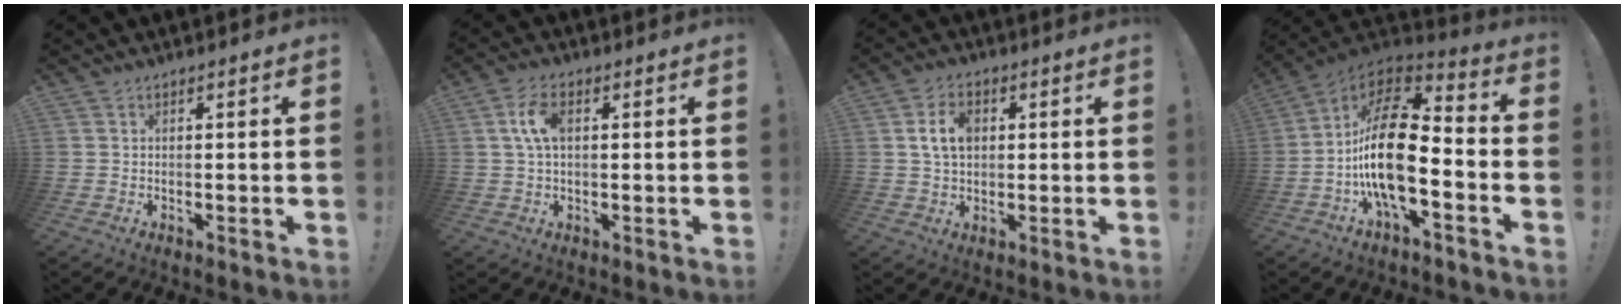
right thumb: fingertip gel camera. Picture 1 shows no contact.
{"total": 7.1, "force": [1.5, 3.8, 5.8], "torque": [-0.113, 0.008, 0.027]}
{"total": 7.9, "force": [1.6, 5.4, 5.6], "torque": [-0.096, 0.007, 0.029]}
{"total": 22.5, "force": [-3.9, 9.6, 19.9], "torque": [-0.396, 0.025, -0.067]}